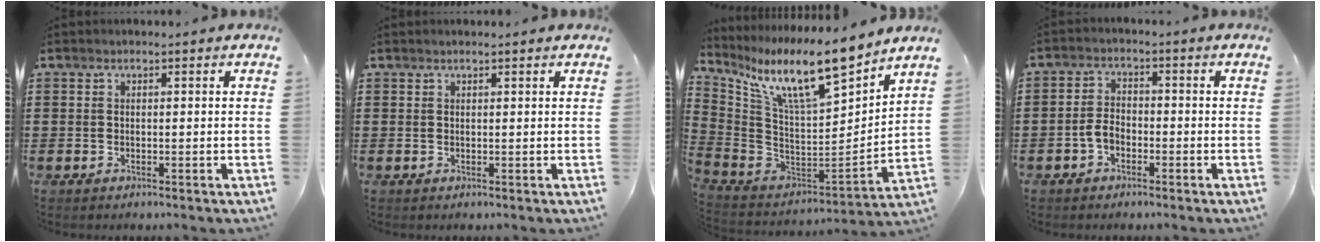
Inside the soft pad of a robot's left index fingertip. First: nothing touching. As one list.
[{"total": 0.6, "force": [0.5, 0.0, 0.4], "torque": [-0.008, -0.001, 0.009]}, {"total": 13.5, "force": [9.9, 2.3, 8.9], "torque": [-0.196, -0.064, 0.165]}, {"total": 3.2, "force": [-1.4, 1.8, 2.3], "torque": [-0.057, 0.000, -0.032]}]